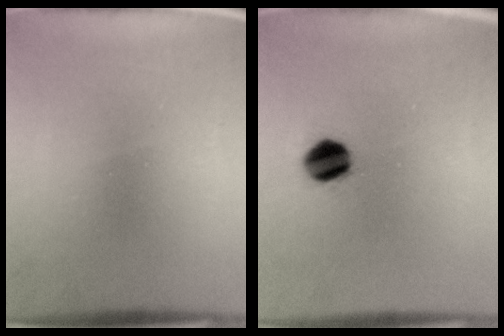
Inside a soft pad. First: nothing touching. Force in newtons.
{"total": 6.7}